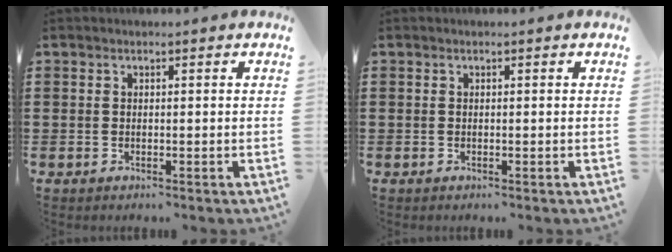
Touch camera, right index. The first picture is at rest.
{"total": 0.0}